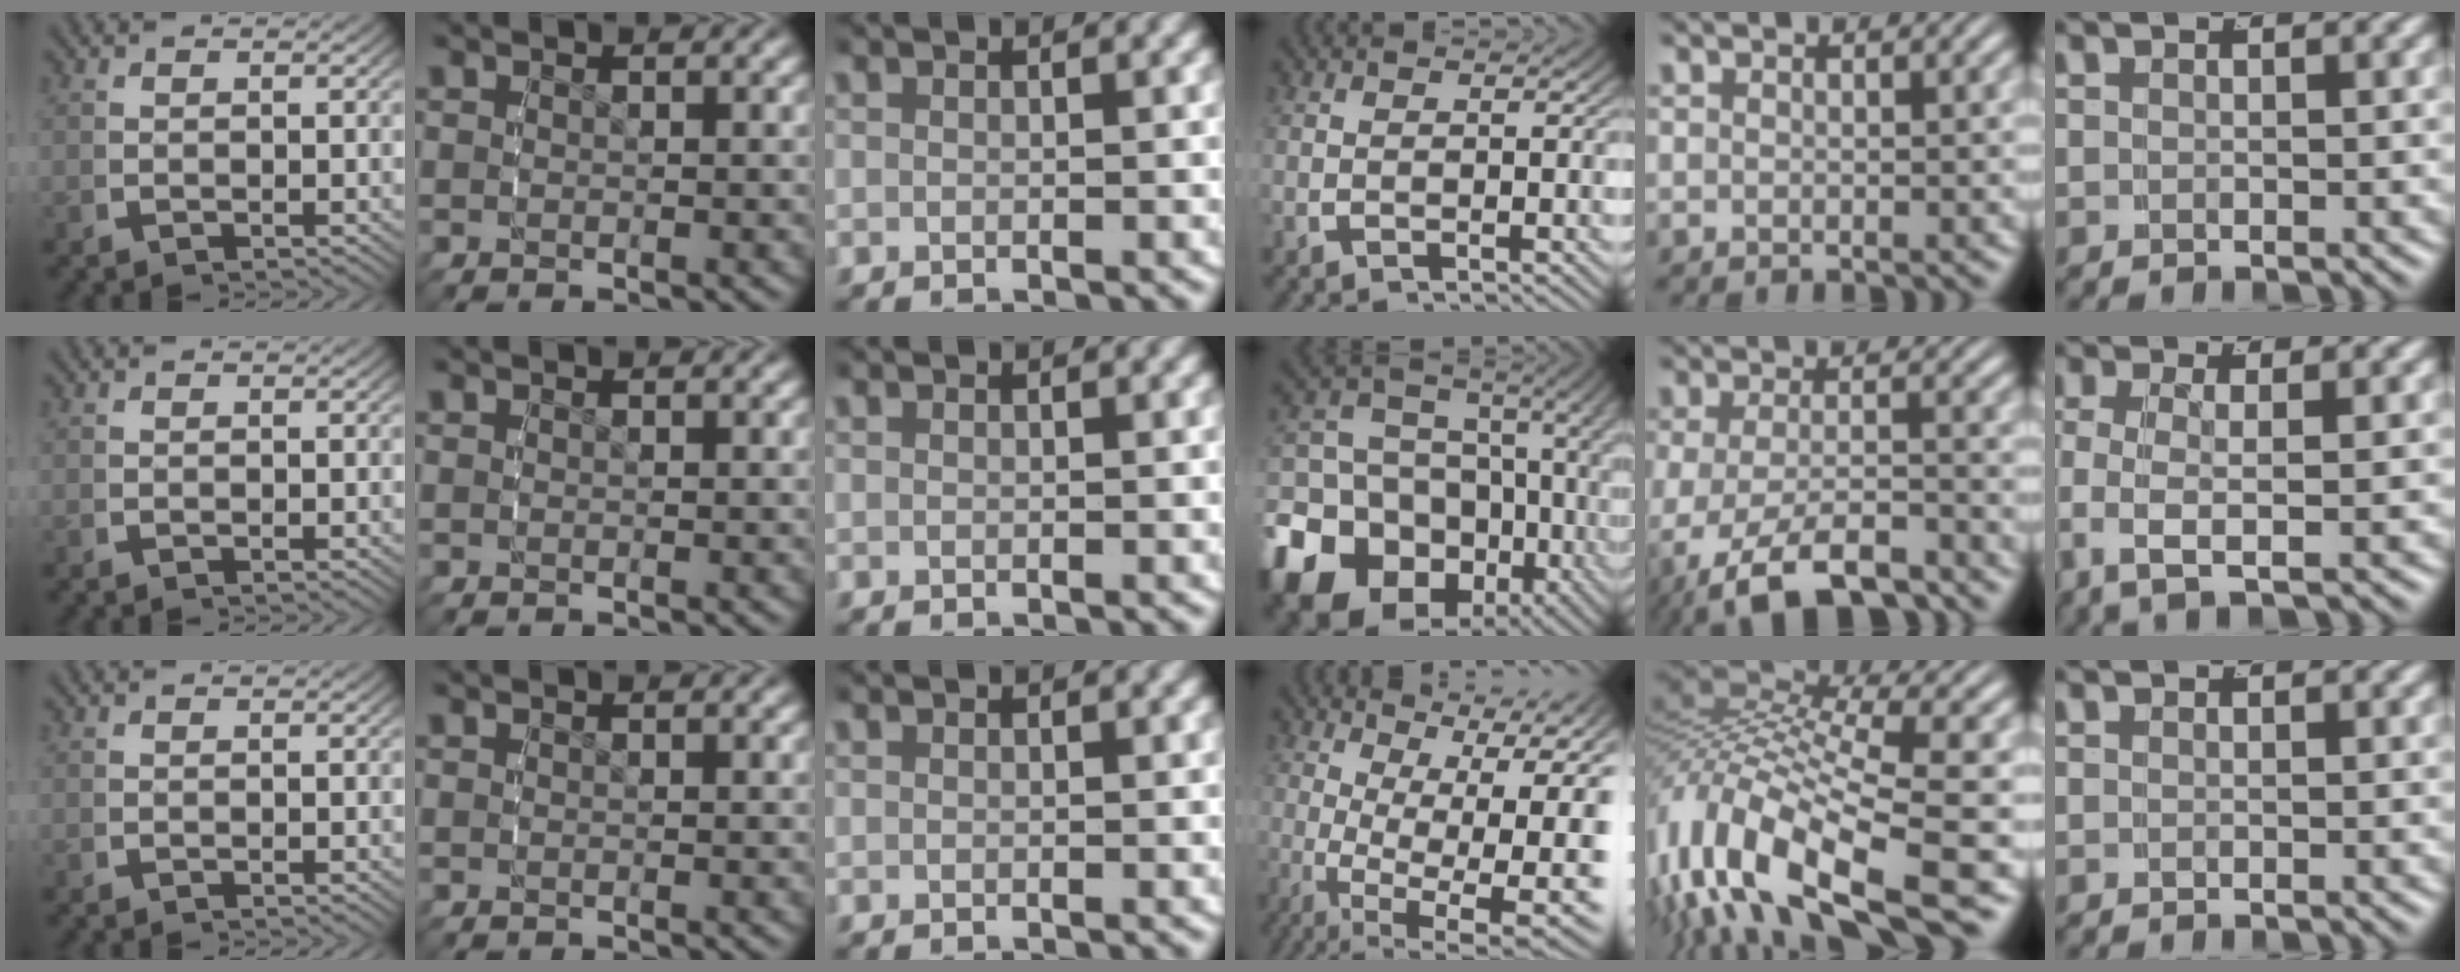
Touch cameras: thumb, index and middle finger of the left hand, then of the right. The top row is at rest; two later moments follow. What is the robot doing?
{"motion": "grasp_and_lifting", "object": "backpack"}